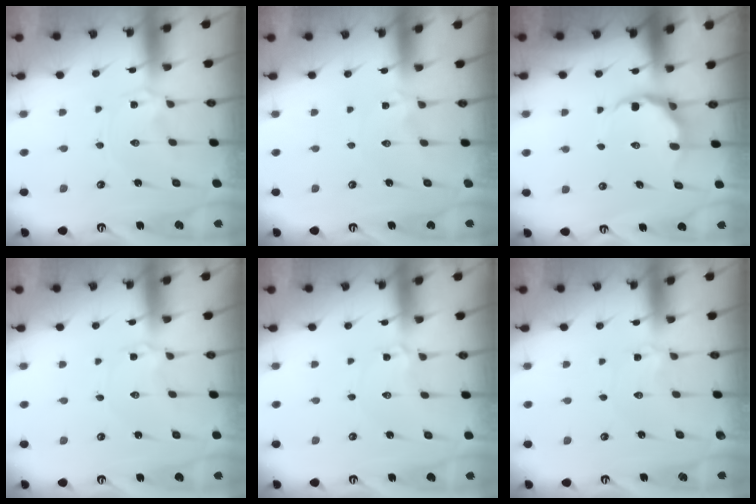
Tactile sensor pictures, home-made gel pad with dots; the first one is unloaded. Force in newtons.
{"total": 0.0}
{"total": 8.9, "press": 8.5, "slide": 2.4}
{"total": 2.0, "press": 2.0, "slide": 0.4}
{"total": 2.0, "press": 2.0, "slide": 0.2}
{"total": 1.0, "press": 1.0, "slide": 0.1}